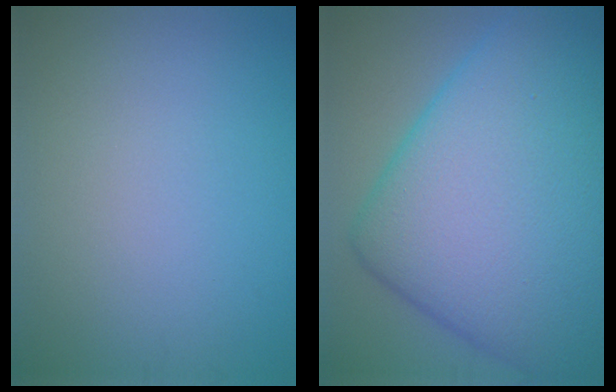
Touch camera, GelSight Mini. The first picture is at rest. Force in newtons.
{"total": 18.5, "press": 18.5, "slide": 0.0}